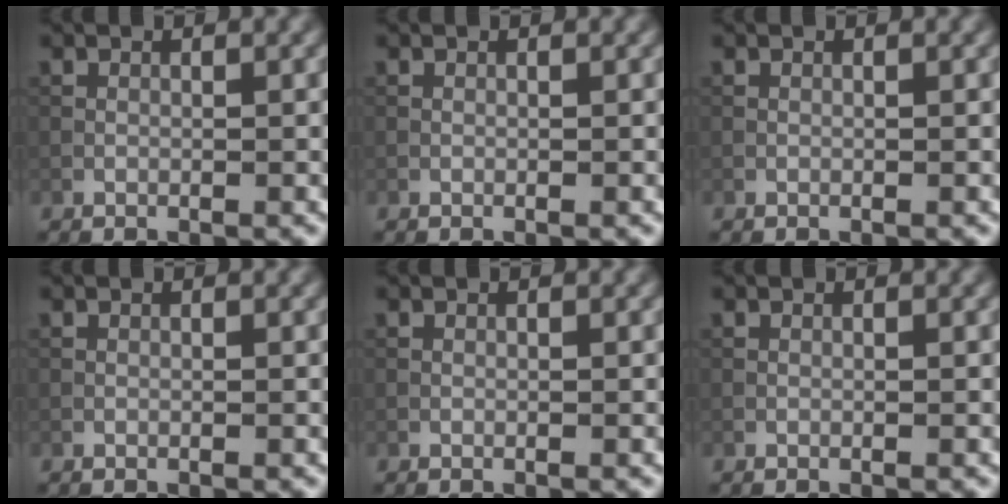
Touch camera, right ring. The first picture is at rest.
{"total": 0.0}
{"total": 0.0}
{"total": 0.0}
{"total": 0.0}
{"total": 0.0}